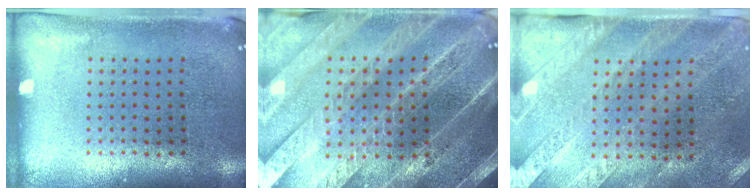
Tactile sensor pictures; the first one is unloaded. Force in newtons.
{"total": 5.0, "press": 4.3, "slide": 2.5}
{"total": 2.4, "press": 2.1, "slide": 1.2}